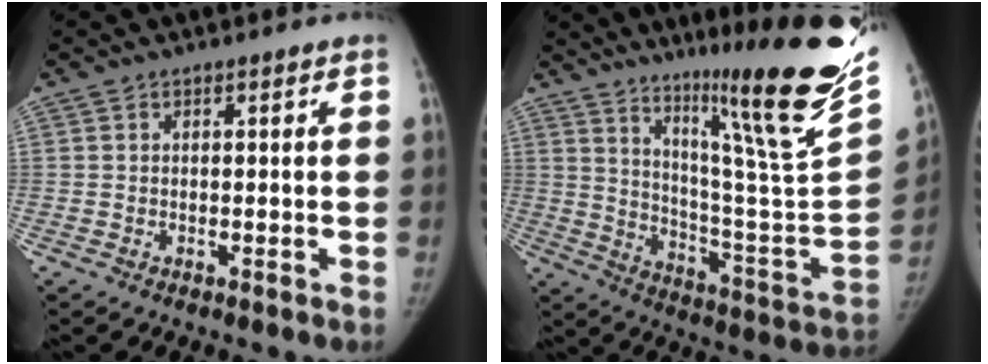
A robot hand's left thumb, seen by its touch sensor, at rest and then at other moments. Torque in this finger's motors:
{"motor_torque": [1.28, -1.09, 1.32, -1.45, 0.26]}